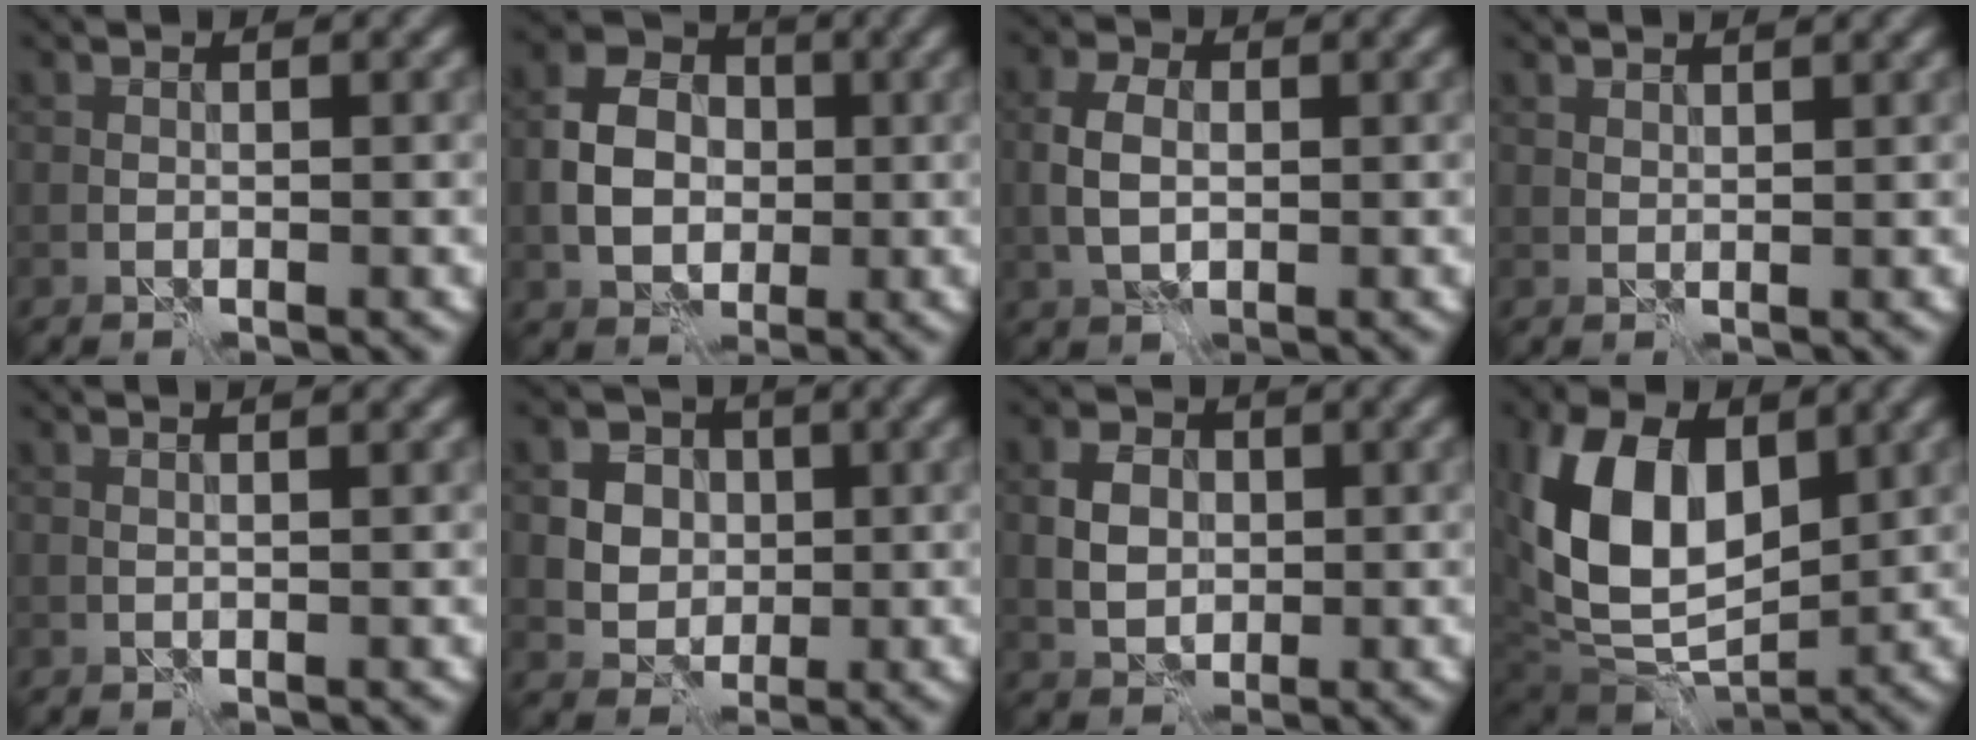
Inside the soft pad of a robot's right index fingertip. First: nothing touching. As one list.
[{"total": 5.6, "force": [-0.7, 4.5, 3.4], "torque": [-0.062, 0.007, -0.017]}, {"total": 4.0, "force": [-0.3, 2.6, 3.0], "torque": [-0.065, 0.003, -0.009]}, {"total": 1.7, "force": [1.5, 0.4, 0.8], "torque": [-0.009, 0.000, 0.017]}, {"total": 2.9, "force": [1.7, 1.2, 2.0], "torque": [-0.008, 0.018, -0.005]}, {"total": 6.5, "force": [1.4, 5.5, 3.0], "torque": [-0.049, 0.020, 0.020]}, {"total": 3.6, "force": [0.0, 2.8, 2.2], "torque": [-0.040, 0.003, -0.003]}, {"total": 10.7, "force": [2.3, 6.8, 7.9], "torque": [-0.166, -0.006, 0.038]}]